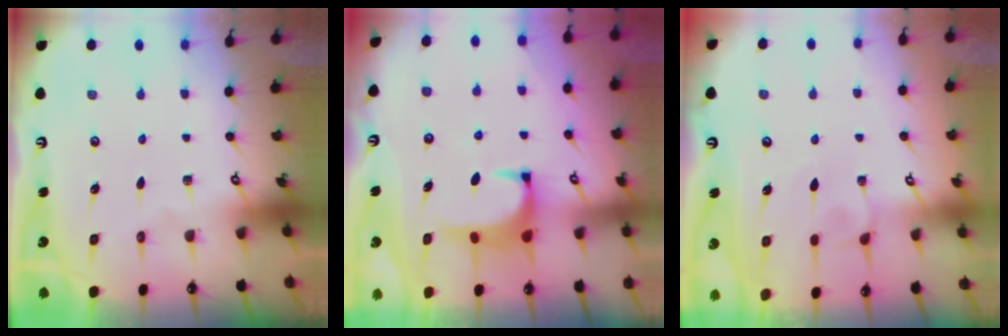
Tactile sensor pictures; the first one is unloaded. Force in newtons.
{"total": 1.4, "press": 1.3, "slide": 0.5}
{"total": 2.4, "press": 2.4, "slide": 0.2}